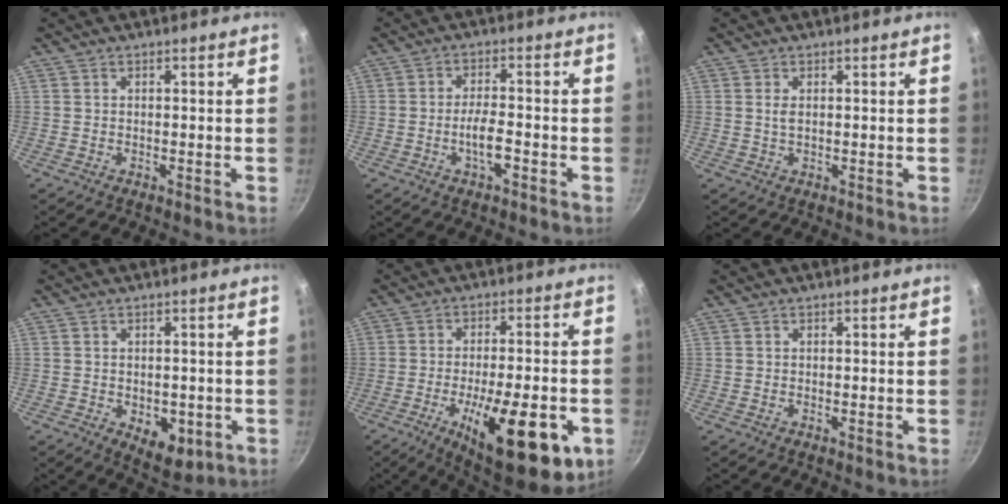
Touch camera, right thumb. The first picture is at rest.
{"total": 4.8, "force": [-1.7, 1.7, 4.2], "torque": [-0.072, 0.015, -0.031]}
{"total": 1.5, "force": [0.3, 0.7, 1.3], "torque": [-0.029, -0.002, 0.007]}
{"total": 7.2, "force": [-2.0, 4.1, 5.5], "torque": [-0.057, -0.004, -0.015]}
{"total": 20.5, "force": [-7.5, 7.3, 17.6], "torque": [-0.226, 0.001, -0.095]}
{"total": 0.0}